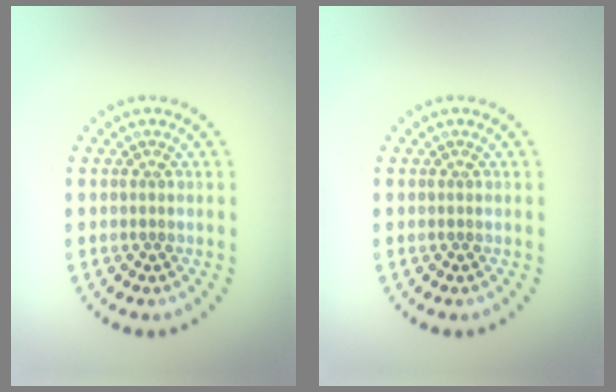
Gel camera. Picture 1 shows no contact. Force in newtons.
{"total": 0.0}